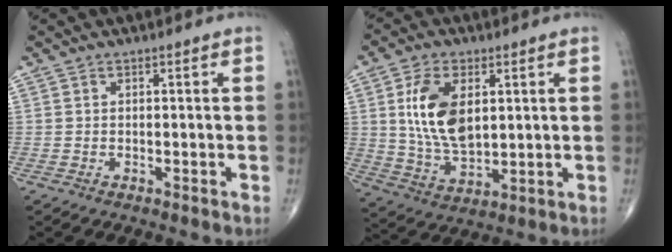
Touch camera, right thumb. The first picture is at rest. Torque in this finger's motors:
{"motor_torque": [2.09, 1.81, 1.64, 0.12, 0.51]}